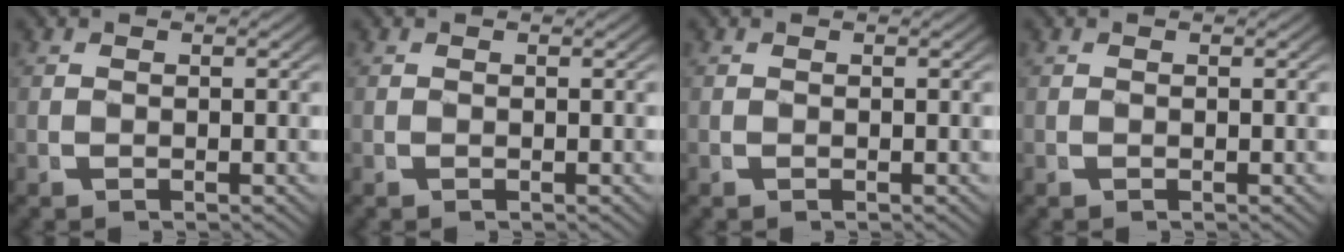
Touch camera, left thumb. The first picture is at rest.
{"total": 0.0}
{"total": 0.0}
{"total": 0.0}